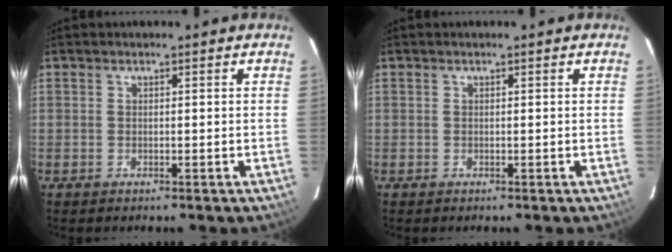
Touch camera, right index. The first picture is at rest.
{"total": 0.0}